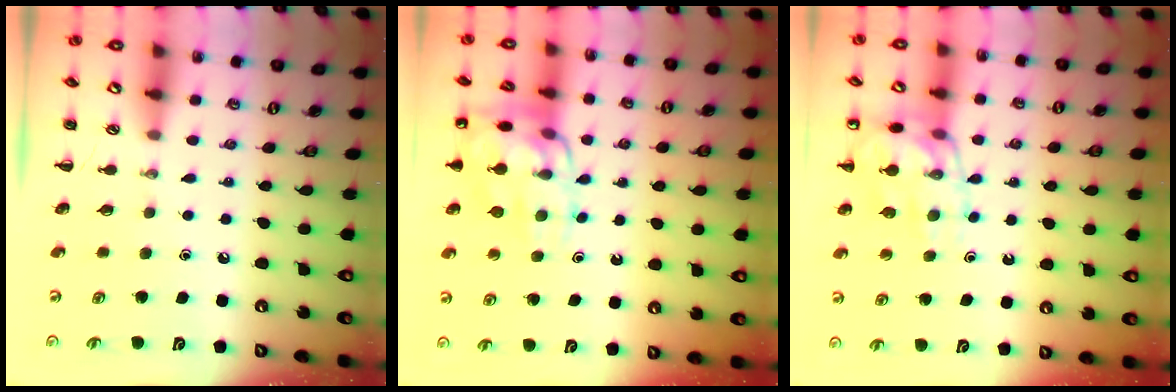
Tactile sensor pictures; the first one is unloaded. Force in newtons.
{"total": 14.4, "press": 14.3, "slide": 1.6}
{"total": 13.4, "press": 13.3, "slide": 2.1}